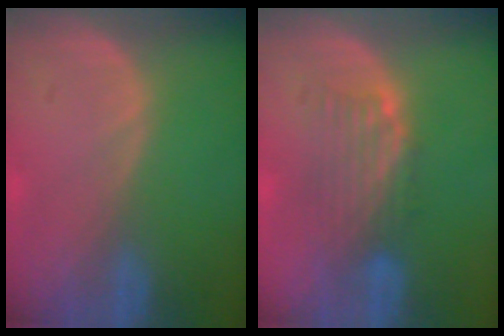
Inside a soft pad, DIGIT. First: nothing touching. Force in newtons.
{"total": 5.1, "press": 4.3, "slide": 2.7}